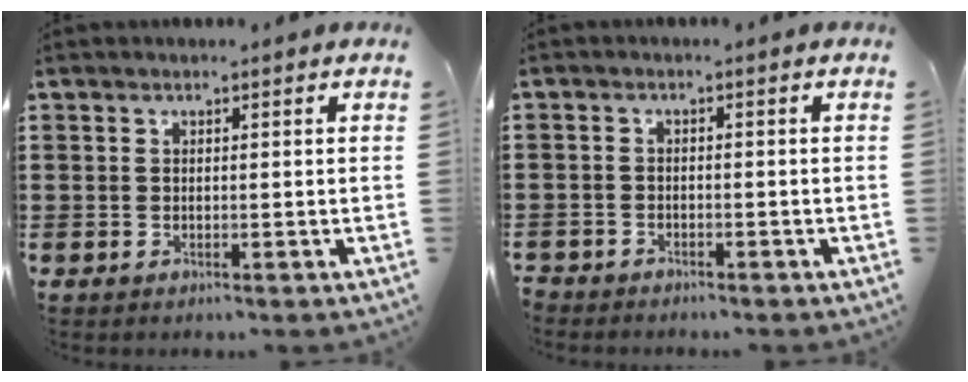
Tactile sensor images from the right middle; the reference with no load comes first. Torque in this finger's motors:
{"motor_torque": [-0.64, -1.00, -0.28, -0.10]}